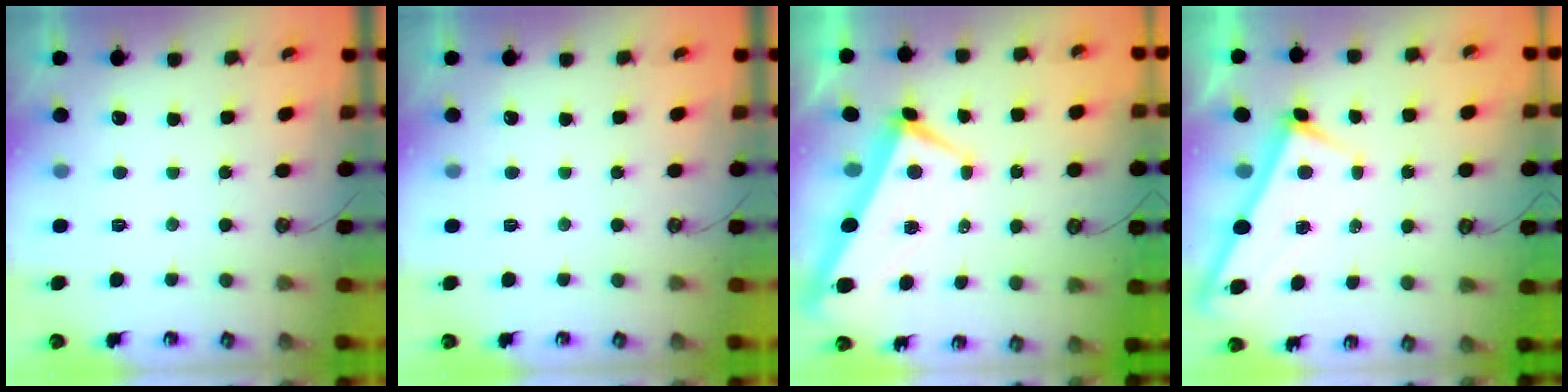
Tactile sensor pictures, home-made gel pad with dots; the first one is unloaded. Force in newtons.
{"total": 0.0}
{"total": 1.7, "press": 1.5, "slide": 0.8}
{"total": 2.6, "press": 2.6, "slide": 0.2}